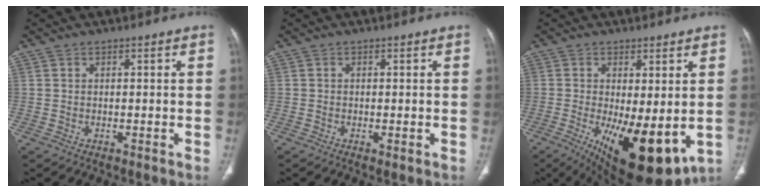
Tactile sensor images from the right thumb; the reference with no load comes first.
{"total": 1.0, "force": [-0.4, 0.3, 0.9], "torque": [-0.020, -0.004, -0.006]}
{"total": 16.0, "force": [-3.7, 6.2, 14.3], "torque": [-0.208, -0.030, -0.033]}